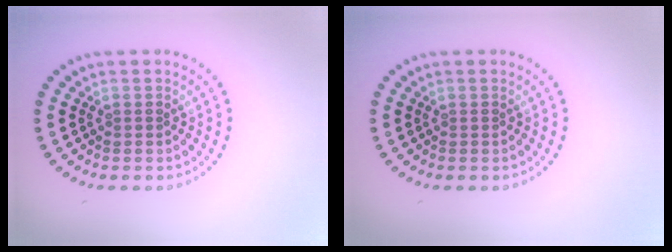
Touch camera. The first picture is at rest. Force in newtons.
{"total": 0.0}